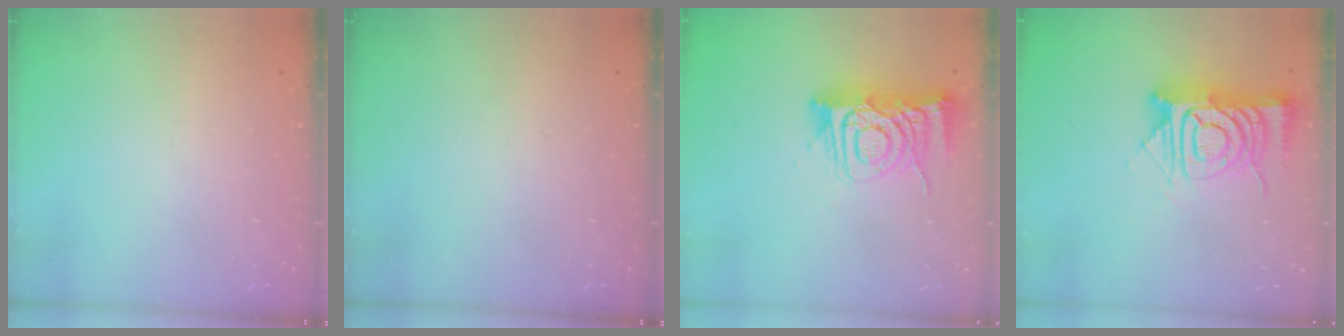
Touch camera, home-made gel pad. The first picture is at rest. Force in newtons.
{"total": 0.0}
{"total": 12.6, "press": 12.6, "slide": 1.1}
{"total": 15.8, "press": 15.7, "slide": 1.4}